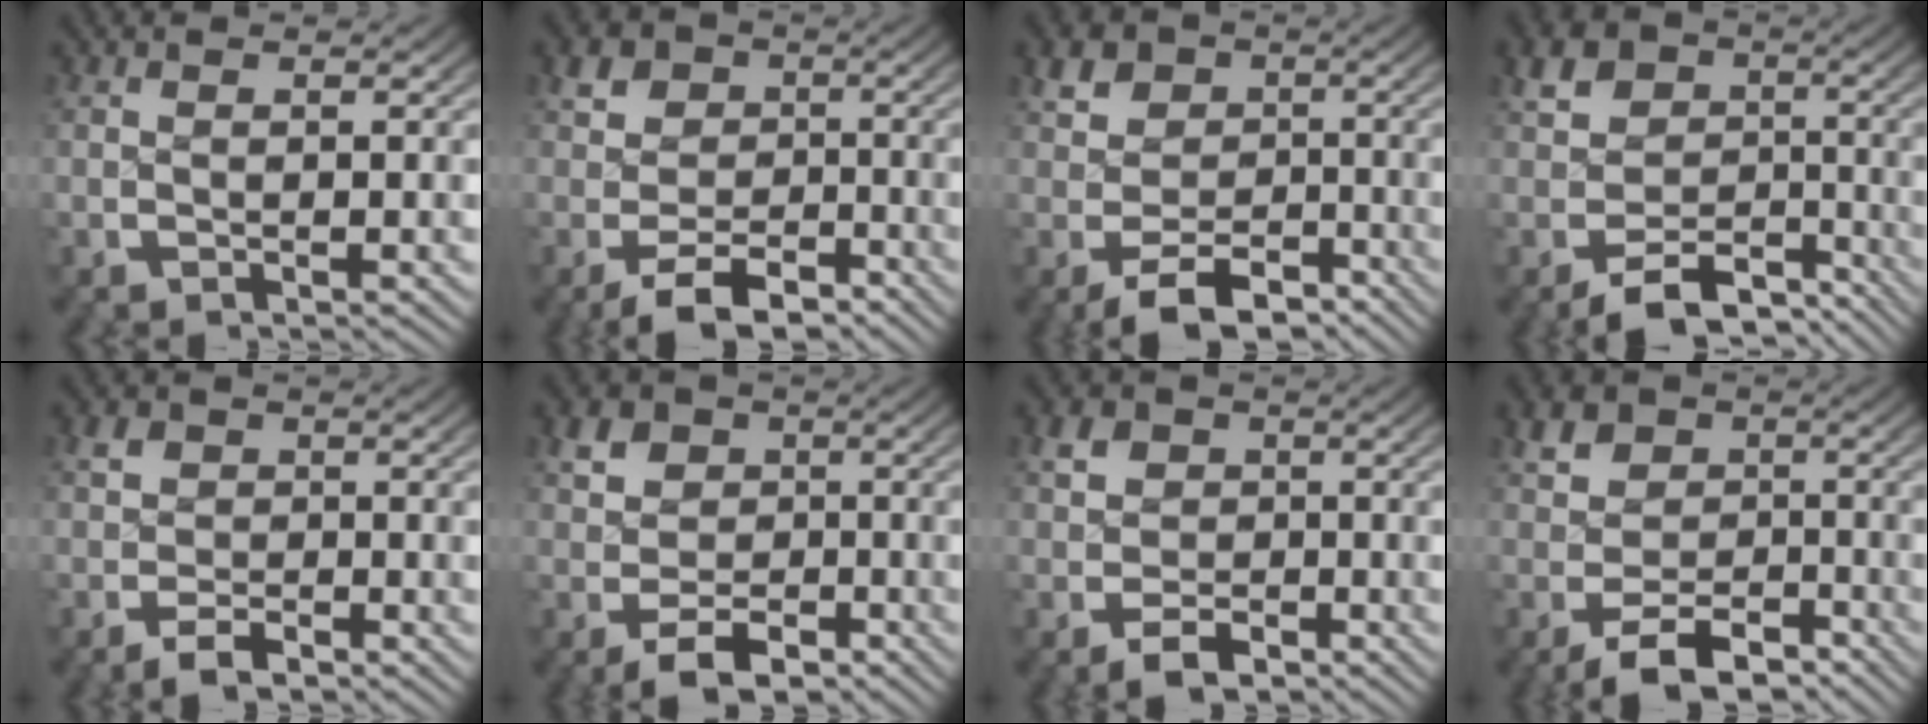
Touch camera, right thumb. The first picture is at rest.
{"total": 5.3, "force": [-2.4, 4.0, 2.7], "torque": [-0.039, -0.026, -0.033]}
{"total": 6.2, "force": [-2.3, 4.8, 3.3], "torque": [-0.050, -0.031, -0.028]}
{"total": 8.3, "force": [-4.2, 6.2, 3.7], "torque": [-0.067, -0.038, -0.059]}
{"total": 2.0, "force": [-1.3, 1.5, 0.5], "torque": [-0.008, -0.010, -0.023]}
{"total": 5.0, "force": [-1.5, 3.9, 2.6], "torque": [-0.038, -0.023, -0.019]}
{"total": 3.4, "force": [-1.3, 2.8, 1.4], "torque": [-0.017, -0.016, -0.020]}
{"total": 5.6, "force": [-2.6, 4.0, 2.9], "torque": [-0.041, -0.025, -0.037]}